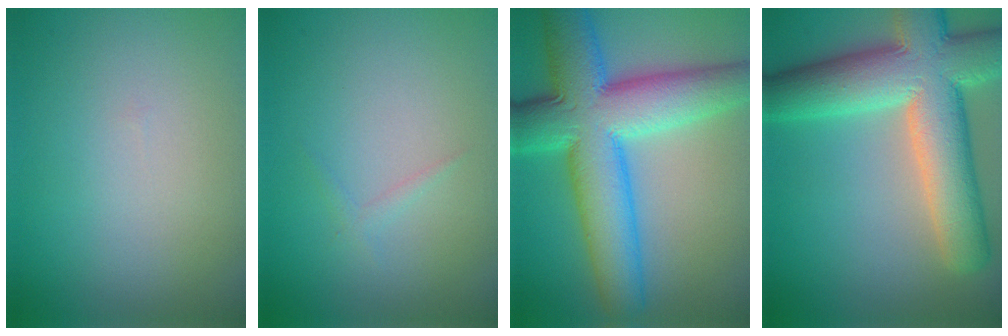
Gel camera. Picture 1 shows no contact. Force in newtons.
{"total": 0.7, "press": 0.7, "slide": 0.1}
{"total": 12.2, "press": 12.2, "slide": 0.2}
{"total": 11.8, "press": 11.7, "slide": 1.0}